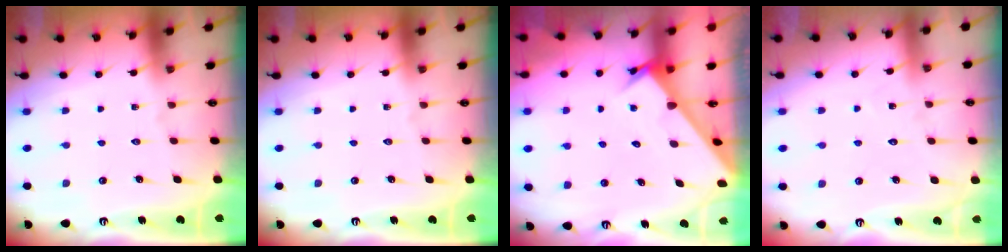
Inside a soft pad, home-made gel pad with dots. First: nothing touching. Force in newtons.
{"total": 0.0}
{"total": 2.8, "press": 2.8, "slide": 0.1}
{"total": 4.7, "press": 4.7, "slide": 0.5}